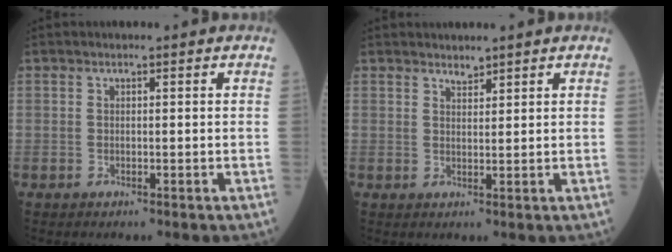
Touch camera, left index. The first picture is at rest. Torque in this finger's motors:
{"motor_torque": [0.11, -0.09, -0.02, -0.02]}